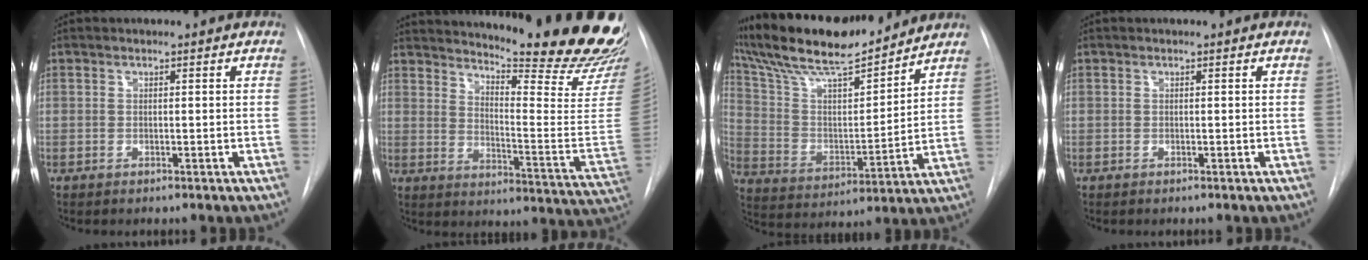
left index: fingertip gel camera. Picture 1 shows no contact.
{"total": 29.1, "force": [25.7, 1.9, 13.5], "torque": [-0.199, -0.139, 0.316]}
{"total": 19.2, "force": [16.8, 2.9, 9.0], "torque": [-0.168, 0.011, 0.292]}
{"total": 0.0}